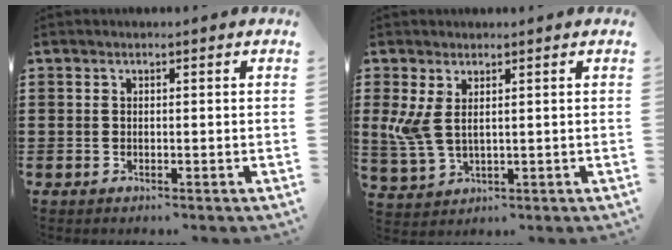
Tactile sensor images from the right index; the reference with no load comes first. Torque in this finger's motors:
{"motor_torque": [0.13, 0.13, 0.16, 0.13]}